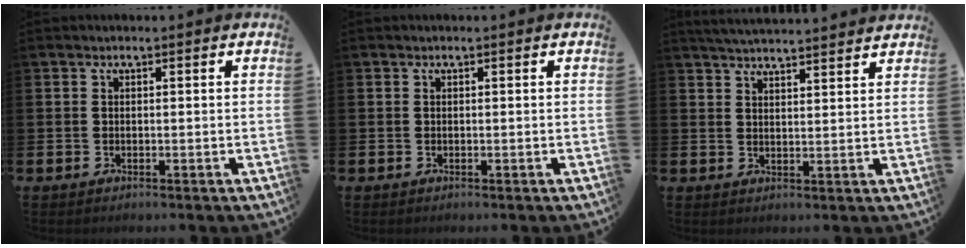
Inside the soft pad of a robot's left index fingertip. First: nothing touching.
{"total": 0.0}
{"total": 4.1, "force": [4.1, -0.3, 0.3], "torque": [-0.022, -0.020, 0.076]}